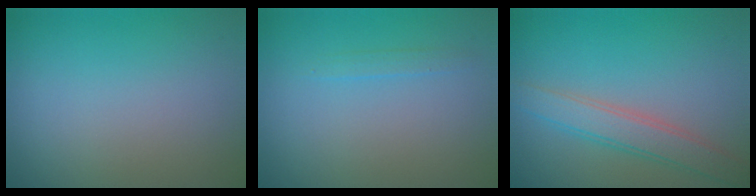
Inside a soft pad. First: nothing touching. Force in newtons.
{"total": 0.7, "press": 0.7, "slide": 0.1}
{"total": 3.3, "press": 3.3, "slide": 0.2}